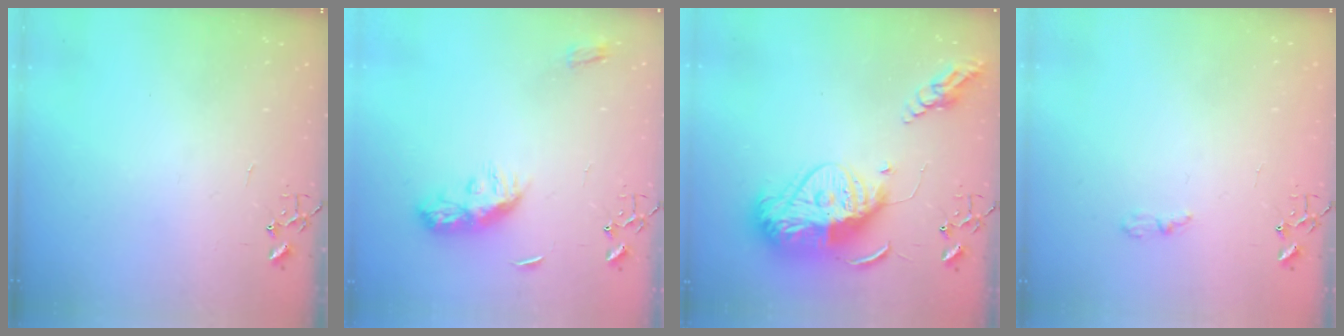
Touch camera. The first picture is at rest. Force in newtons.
{"total": 9.9, "press": 9.9, "slide": 0.0}
{"total": 20.4, "press": 20.4, "slide": 1.7}
{"total": 3.8, "press": 3.8, "slide": 0.6}